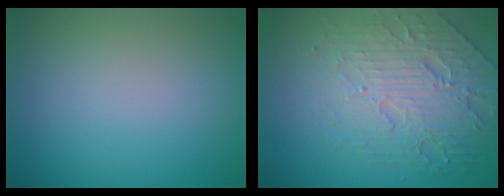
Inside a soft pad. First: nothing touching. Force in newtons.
{"total": 7.2, "press": 5.2, "slide": 5.1}